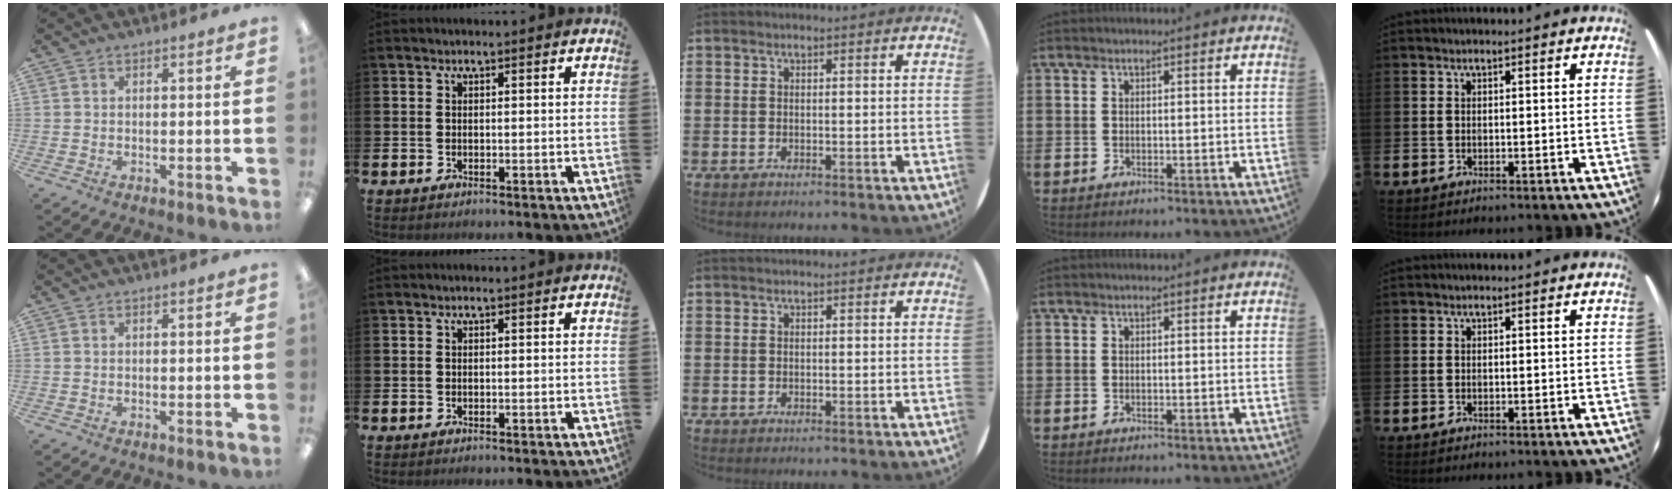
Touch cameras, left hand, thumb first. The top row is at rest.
{}